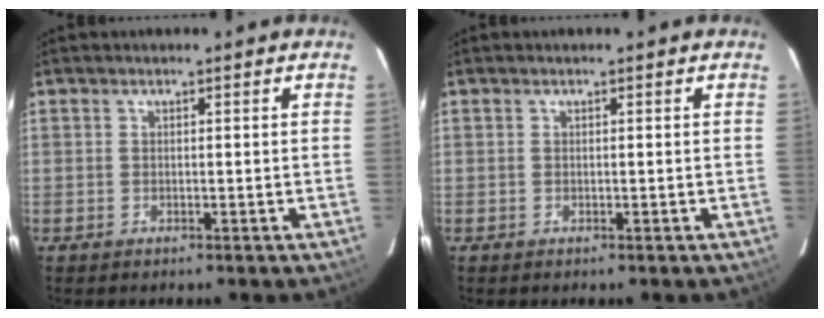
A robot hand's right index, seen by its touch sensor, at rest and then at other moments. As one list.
[{"total": 0.0}]